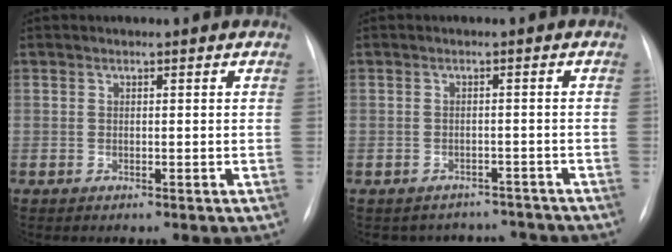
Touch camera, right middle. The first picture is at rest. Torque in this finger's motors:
{"motor_torque": [-0.14, 0.02, 0.00, 0.00]}